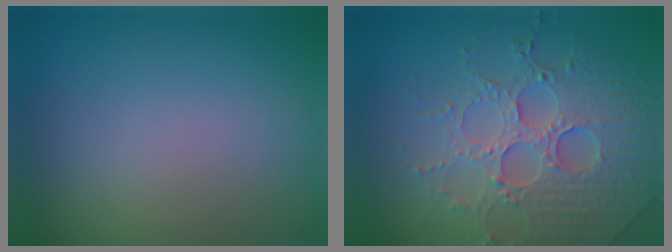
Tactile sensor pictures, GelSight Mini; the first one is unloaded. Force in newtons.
{"total": 6.6, "press": 5.3, "slide": 4.0}